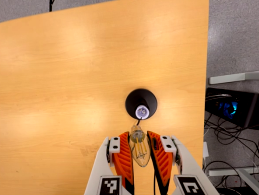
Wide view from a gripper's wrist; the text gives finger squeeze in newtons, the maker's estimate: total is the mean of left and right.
{"total": 23.2, "left": 26.2, "right": 20.2}